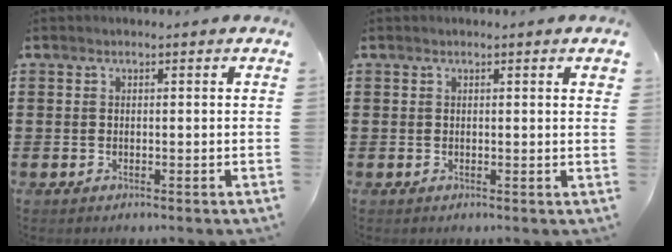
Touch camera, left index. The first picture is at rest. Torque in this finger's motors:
{"motor_torque": [-0.06, 0.05, 0.08, 0.01]}